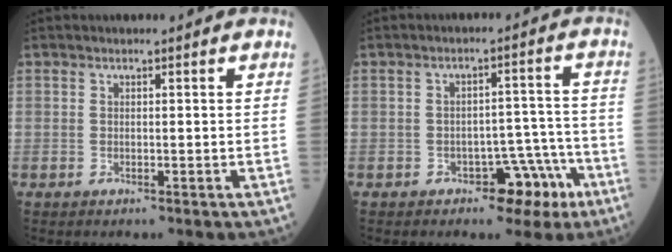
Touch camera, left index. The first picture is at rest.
{"total": 6.4, "force": [-3.9, 3.5, 3.7], "torque": [-0.033, 0.029, -0.047]}